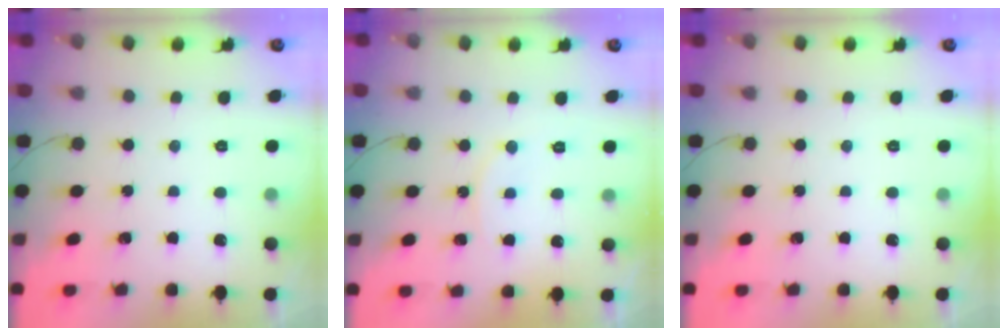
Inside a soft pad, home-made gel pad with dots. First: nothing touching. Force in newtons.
{"total": 6.5, "press": 6.5, "slide": 0.7}
{"total": 0.0}